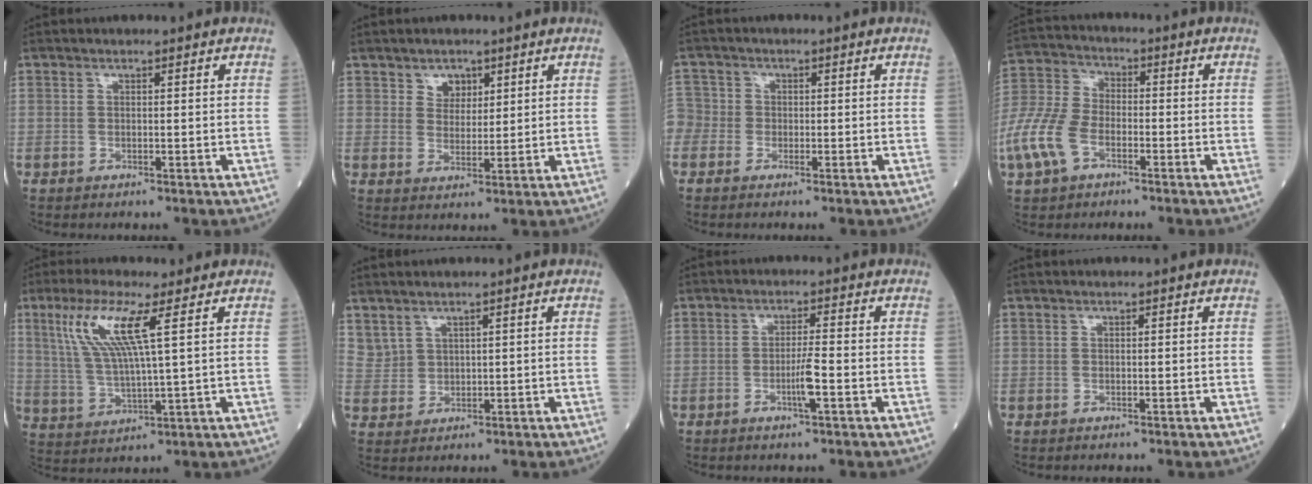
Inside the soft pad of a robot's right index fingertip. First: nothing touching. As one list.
[{"total": 3.2, "force": [1.9, 2.3, 1.2], "torque": [-0.016, 0.001, 0.033]}, {"total": 3.8, "force": [-1.4, 3.4, 0.7], "torque": [-0.019, 0.010, -0.037]}, {"total": 10.2, "force": [-4.4, 5.9, 7.1], "torque": [-0.190, 0.005, -0.092]}, {"total": 9.9, "force": [4.1, 0.3, 9.0], "torque": [-0.199, 0.003, 0.081]}, {"total": 3.3, "force": [2.7, 1.9, 0.7], "torque": [-0.015, 0.002, 0.065]}, {"total": 3.4, "force": [-1.3, -0.4, 3.2], "torque": [-0.060, -0.004, -0.024]}, {"total": 0.0}]